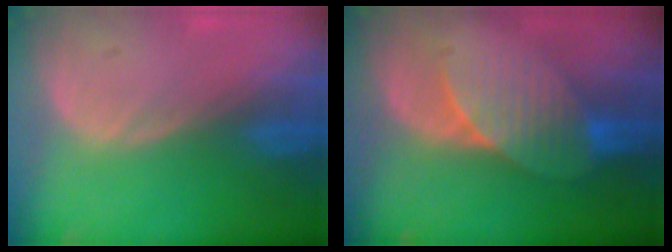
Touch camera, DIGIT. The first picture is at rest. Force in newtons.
{"total": 7.4, "press": 6.9, "slide": 2.4}